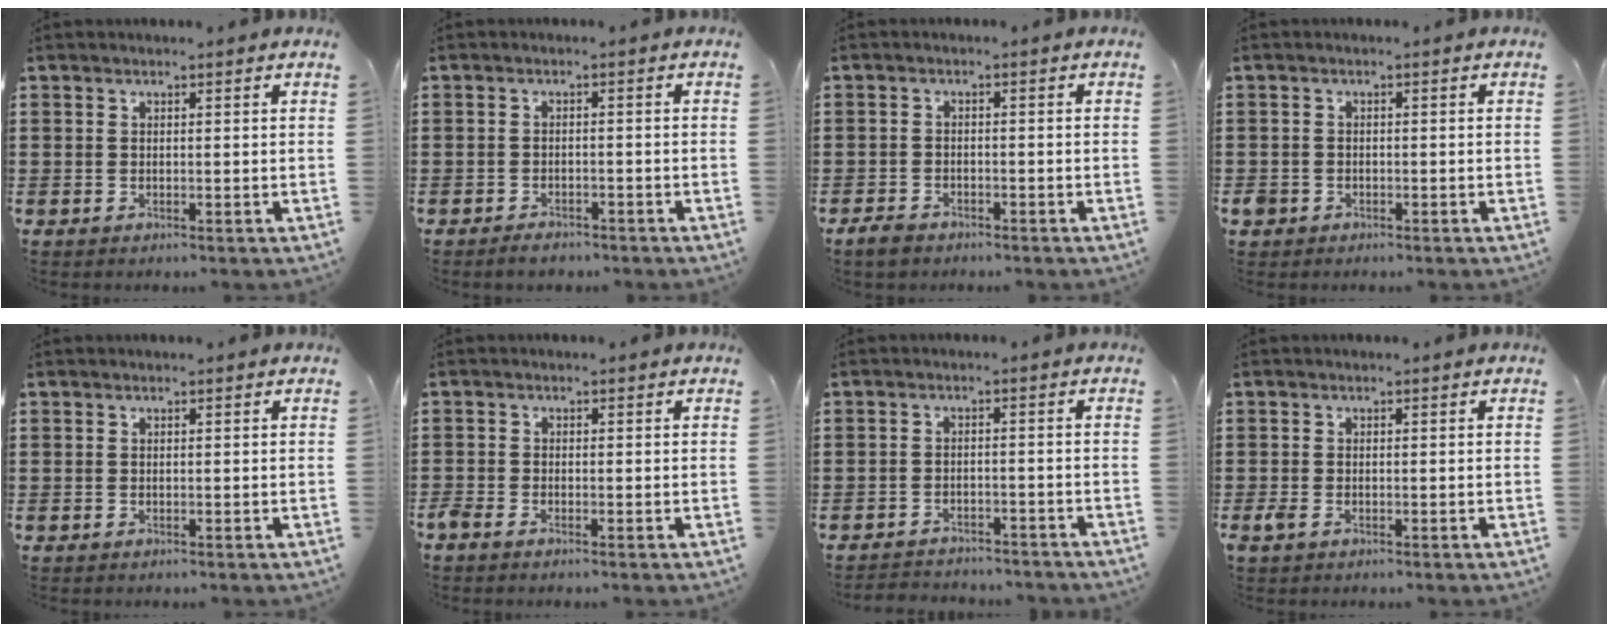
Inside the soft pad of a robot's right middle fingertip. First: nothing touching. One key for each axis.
{"total": 1.6, "fx": -1.5, "fy": 0.4, "fz": 0.4, "tx": -0.012, "ty": -0.001, "tz": -0.031}
{"total": 2.2, "fx": -1.8, "fy": 1.0, "fz": 0.8, "tx": -0.026, "ty": 0.003, "tz": -0.039}
{"total": 1.4, "fx": -0.8, "fy": 1.1, "fz": 0.2, "tx": -0.015, "ty": -0.001, "tz": -0.022}
{"total": 0.0}
{"total": 1.1, "fx": -1.0, "fy": 0.3, "fz": 0.5, "tx": -0.027, "ty": -0.007, "tz": -0.023}
{"total": 2.6, "fx": -2.6, "fy": 0.4, "fz": 0.0, "tx": -0.008, "ty": -0.001, "tz": -0.056}
{"total": 1.3, "fx": -0.7, "fy": 0.7, "fz": 0.8, "tx": -0.032, "ty": -0.006, "tz": -0.018}